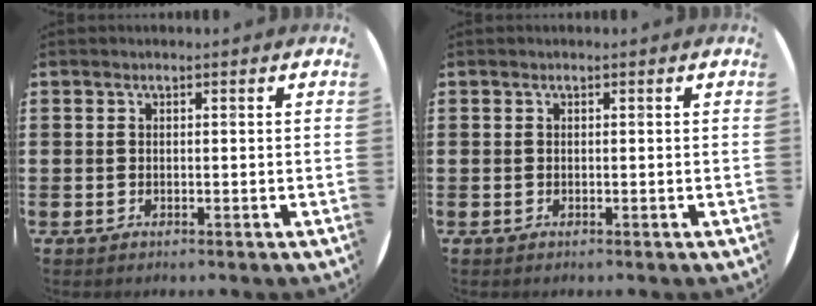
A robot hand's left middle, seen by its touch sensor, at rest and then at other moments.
{"total": 0.0}